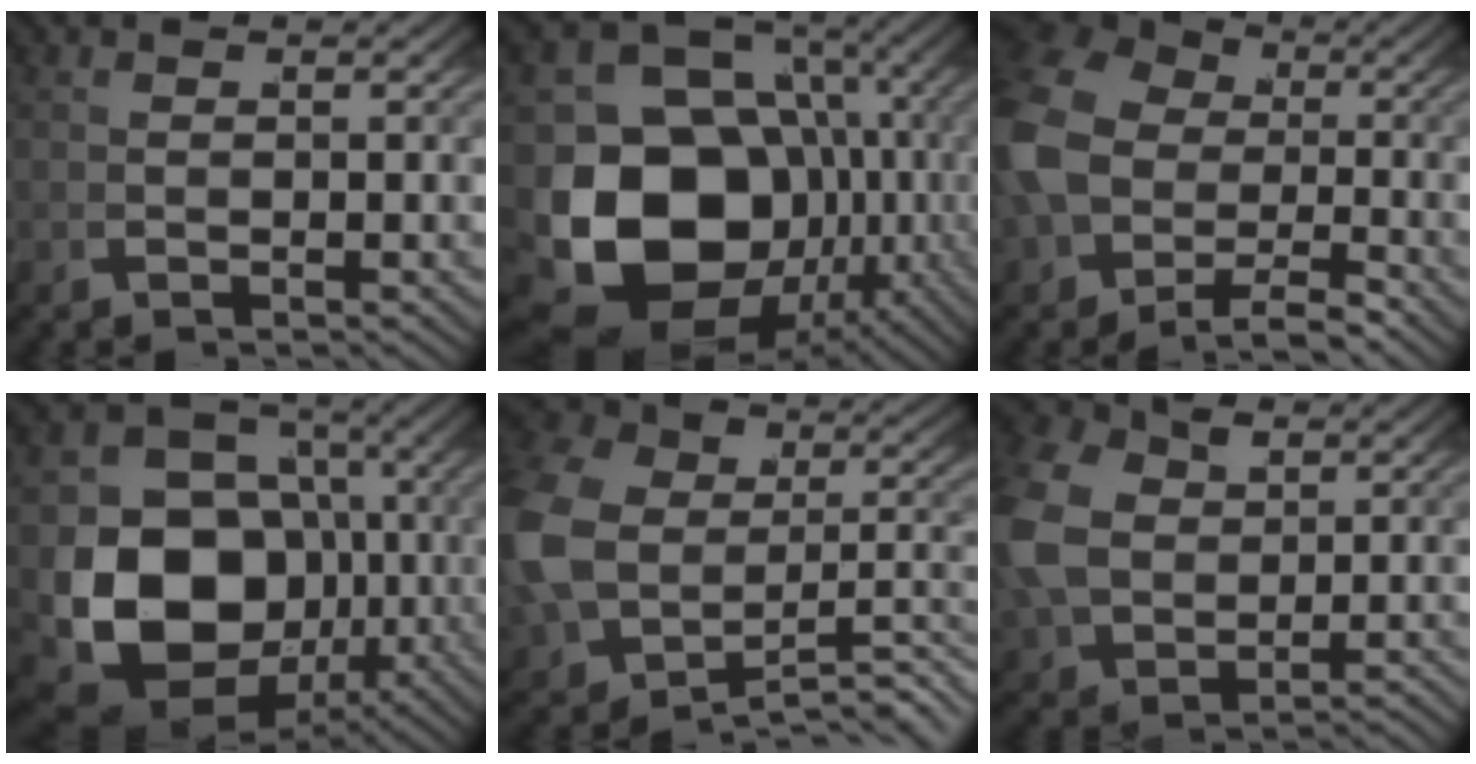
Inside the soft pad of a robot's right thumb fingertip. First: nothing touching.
{"total": 20.4, "force": [-2.4, 15.8, 12.8], "torque": [-0.260, -0.072, -0.009]}
{"total": 8.9, "force": [-0.3, 7.1, 5.4], "torque": [-0.129, -0.021, 0.001]}
{"total": 15.2, "force": [-2.0, 11.6, 9.6], "torque": [-0.199, -0.071, 0.001]}
{"total": 11.4, "force": [-2.7, 8.6, 6.9], "torque": [-0.157, -0.037, -0.019]}
{"total": 6.8, "force": [0.6, 5.5, 4.0], "torque": [-0.114, -0.022, 0.033]}